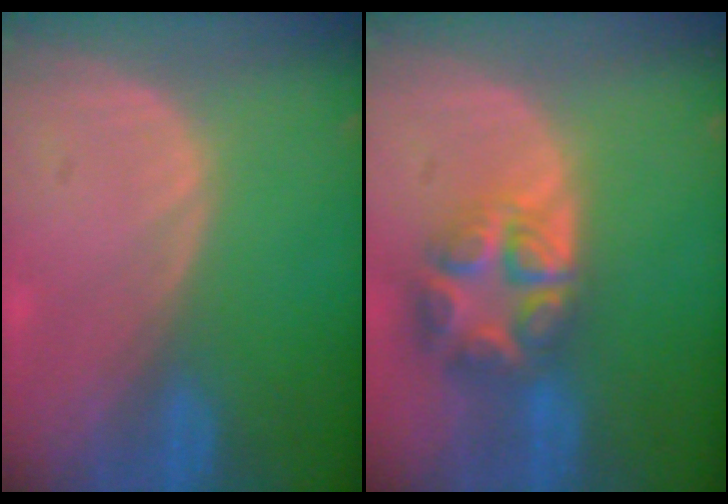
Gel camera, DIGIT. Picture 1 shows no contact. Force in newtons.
{"total": 8.0, "press": 7.0, "slide": 3.8}